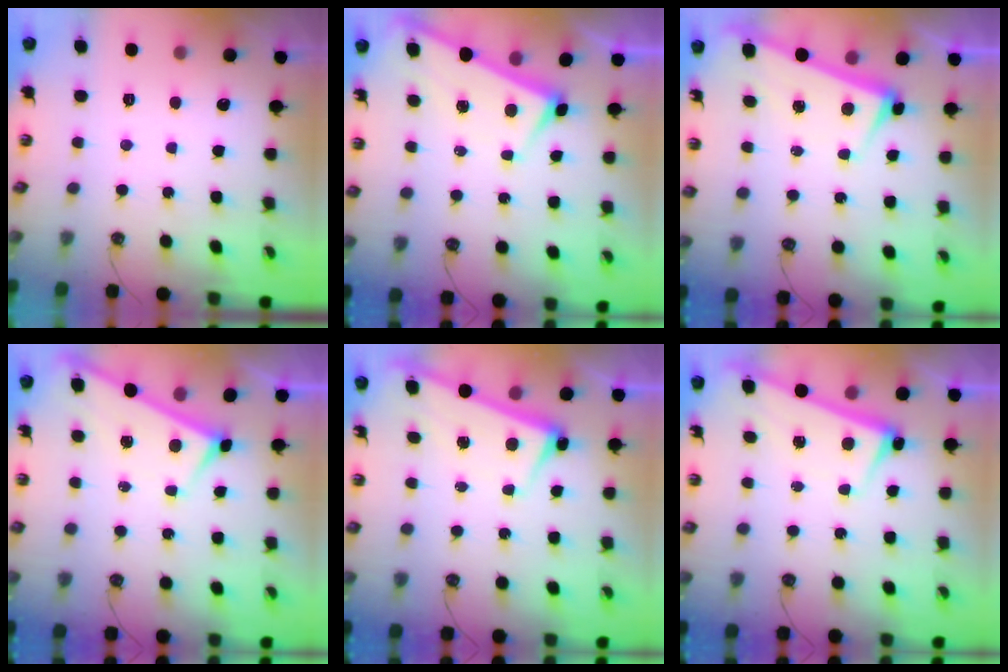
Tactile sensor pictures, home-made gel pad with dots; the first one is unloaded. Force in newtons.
{"total": 2.6, "press": 2.6, "slide": 0.2}
{"total": 3.4, "press": 3.2, "slide": 1.0}
{"total": 3.1, "press": 3.1, "slide": 0.3}
{"total": 2.6, "press": 2.5, "slide": 0.6}
{"total": 2.7, "press": 2.5, "slide": 1.0}